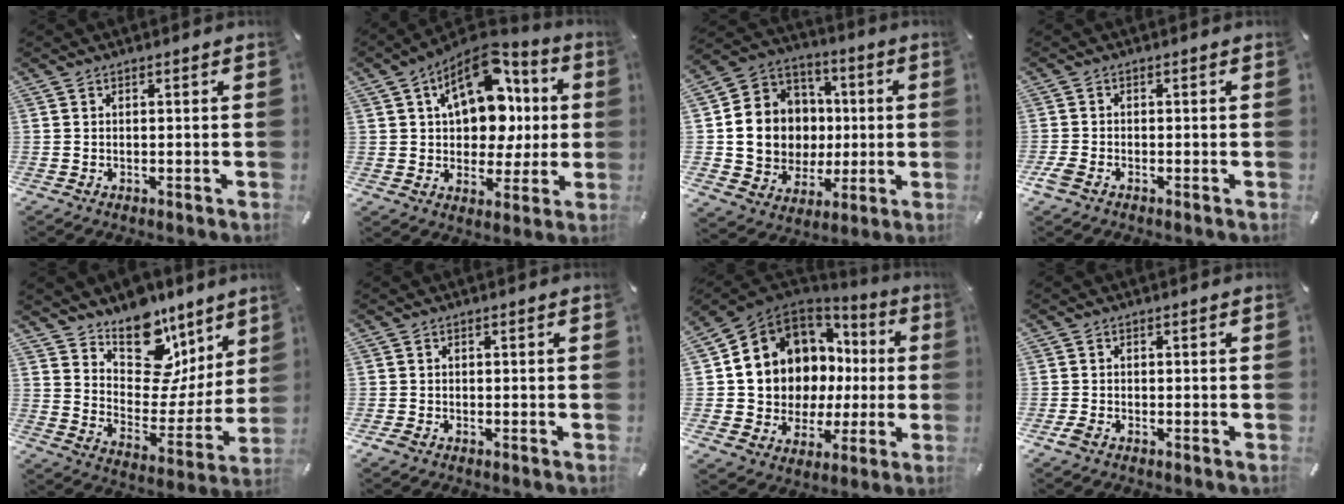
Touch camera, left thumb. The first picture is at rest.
{"total": 16.2, "force": [5.2, 11.6, 10.0], "torque": [-0.154, -0.026, 0.098]}
{"total": 13.9, "force": [0.1, 13.5, 3.4], "torque": [-0.069, -0.010, 0.025]}
{"total": 2.1, "force": [-1.4, 1.3, 1.1], "torque": [-0.029, -0.001, -0.029]}
{"total": 16.5, "force": [11.4, 10.1, 6.4], "torque": [-0.085, -0.108, 0.202]}
{"total": 1.1, "force": [-0.7, 0.8, 0.3], "torque": [-0.003, 0.003, -0.015]}
{"total": 10.2, "force": [3.8, 9.2, 2.2], "torque": [-0.060, -0.068, 0.088]}
{"total": 1.6, "force": [-0.9, 1.1, 0.7], "torque": [-0.010, 0.004, -0.019]}